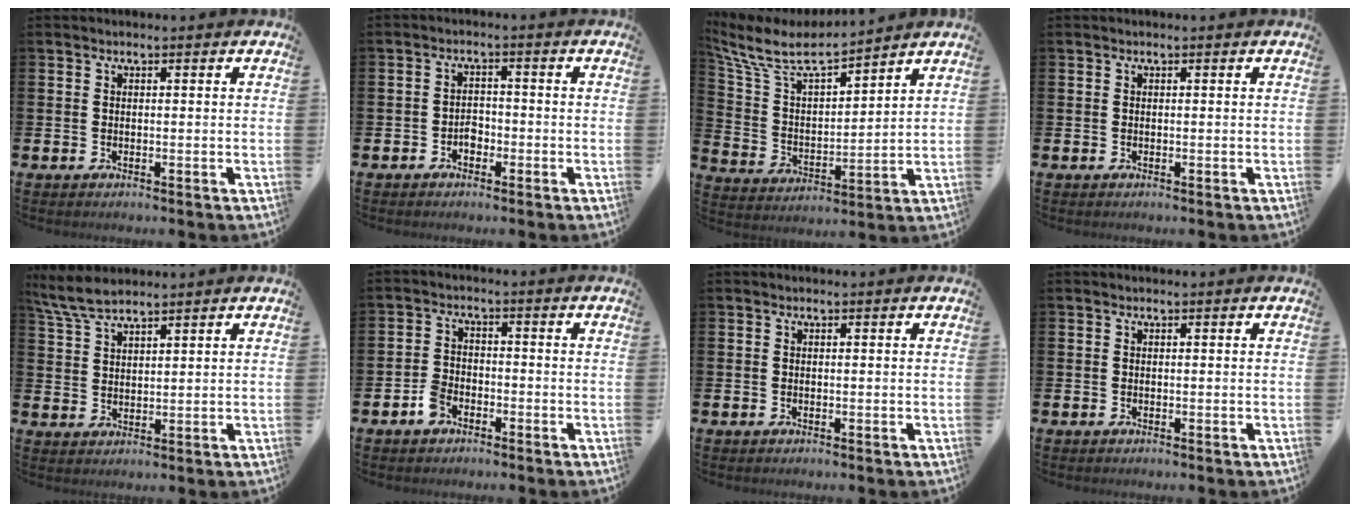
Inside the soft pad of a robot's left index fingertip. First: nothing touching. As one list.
[{"total": 2.0, "force": [-1.3, 1.3, 0.7], "torque": [-0.014, 0.003, -0.029]}, {"total": 7.7, "force": [7.0, 1.8, 2.9], "torque": [-0.095, -0.047, 0.120]}, {"total": 0.0}, {"total": 5.3, "force": [4.9, 0.8, 1.9], "torque": [-0.056, -0.013, 0.091]}, {"total": 3.0, "force": [-2.2, 1.7, 1.2], "torque": [-0.028, 0.010, -0.042]}, {"total": 0.0}, {"total": 0.0}]